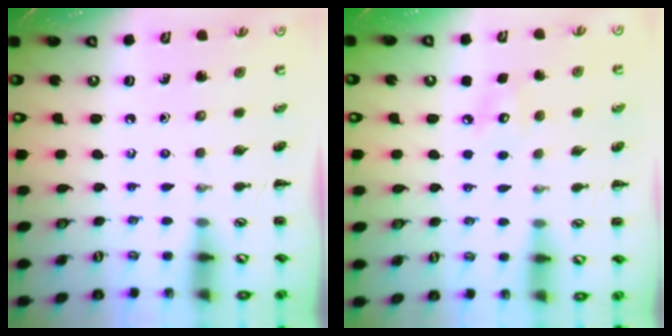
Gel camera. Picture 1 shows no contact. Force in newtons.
{"total": 5.2, "press": 5.1, "slide": 1.3}